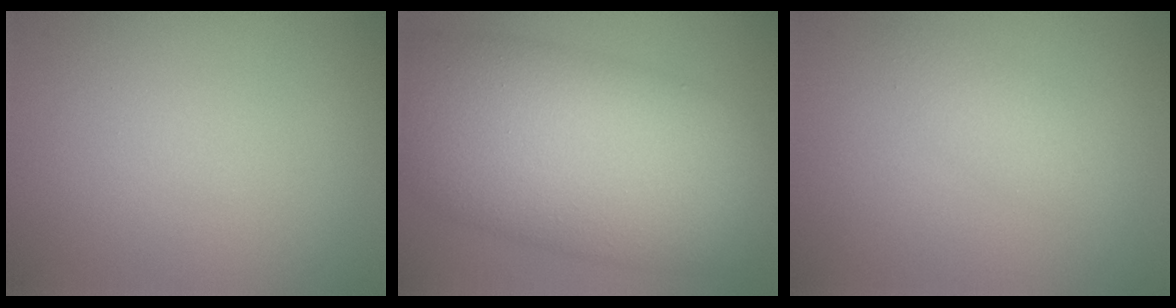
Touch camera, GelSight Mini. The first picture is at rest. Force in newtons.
{"total": 13.3, "press": 13.3, "slide": 0.3}
{"total": 1.7, "press": 1.7, "slide": 0.0}